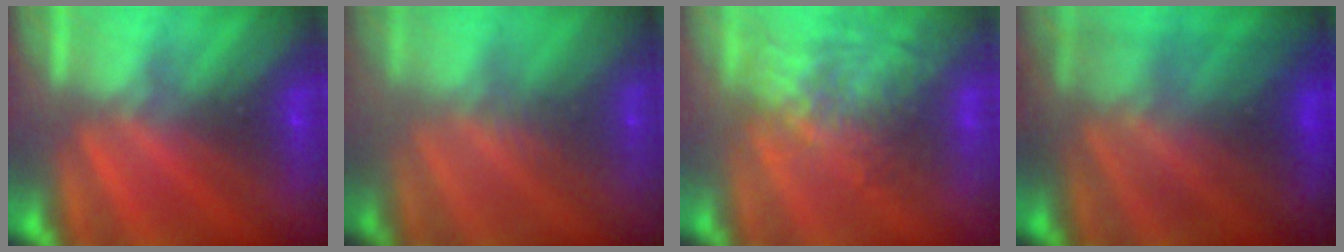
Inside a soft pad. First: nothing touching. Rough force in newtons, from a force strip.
{"total": 2.4}
{"total": 3.5}
{"total": 8.2}